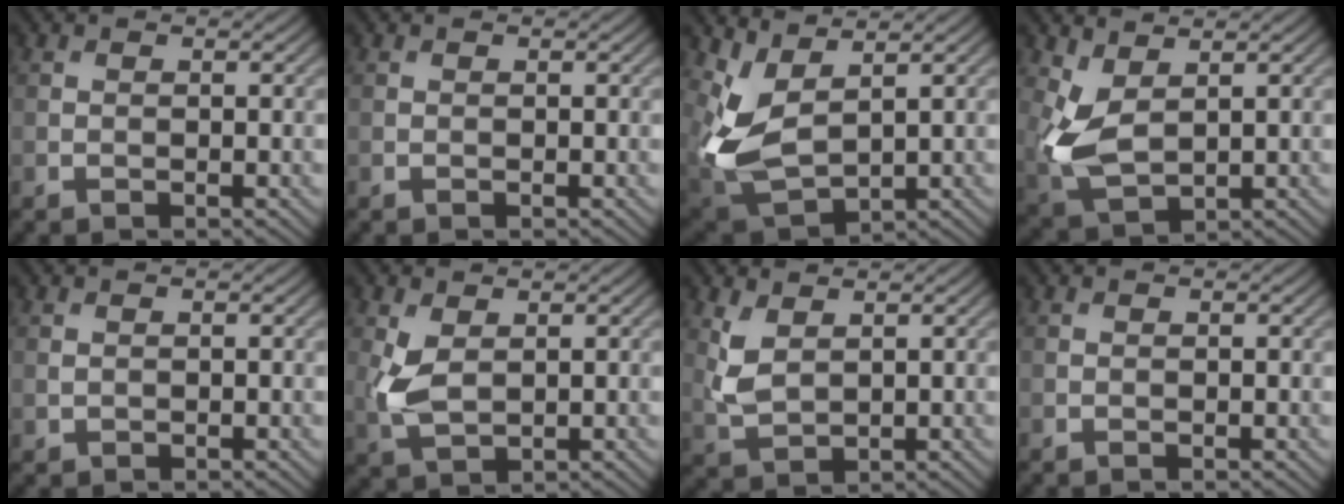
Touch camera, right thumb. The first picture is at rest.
{"total": 0.0}
{"total": 7.2, "force": [2.7, 3.8, 5.5], "torque": [-0.141, -0.014, 0.058]}
{"total": 5.9, "force": [1.6, 3.3, 4.6], "torque": [-0.125, -0.006, 0.036]}
{"total": 0.6, "force": [0.1, 0.5, 0.3], "torque": [-0.007, -0.002, 0.006]}
{"total": 4.7, "force": [0.8, 2.7, 3.7], "torque": [-0.103, -0.002, 0.022]}
{"total": 4.1, "force": [1.8, 2.2, 2.9], "torque": [-0.081, -0.004, 0.042]}
{"total": 0.0}